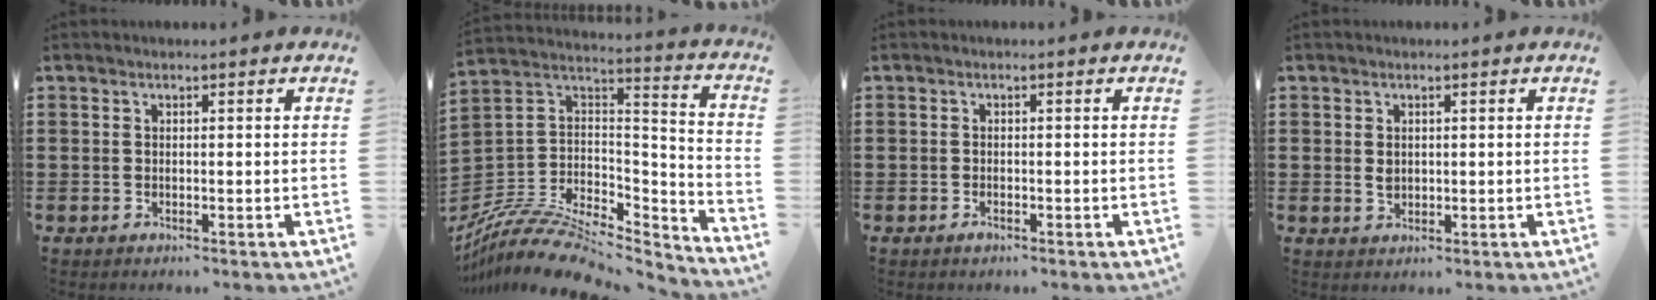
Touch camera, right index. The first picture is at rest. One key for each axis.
{"total": 9.6, "fx": -7.6, "fy": 3.8, "fz": 4.4, "tx": -0.093, "ty": 0.006, "tz": -0.149}
{"total": 0.9, "fx": -0.7, "fy": 0.3, "fz": 0.3, "tx": -0.008, "ty": -0.004, "tz": -0.014}
{"total": 1.5, "fx": 0.2, "fy": 1.2, "fz": 1.0, "tx": -0.021, "ty": 0.006, "tz": 0.003}